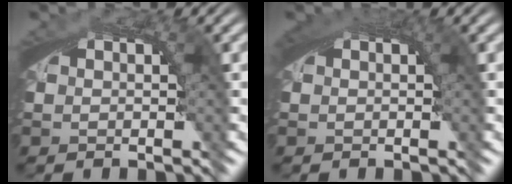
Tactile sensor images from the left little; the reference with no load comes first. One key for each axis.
{"total": 1.5, "fx": 0.7, "fy": 0.1, "fz": 1.3, "tx": -0.018, "ty": 0.005, "tz": 0.012}